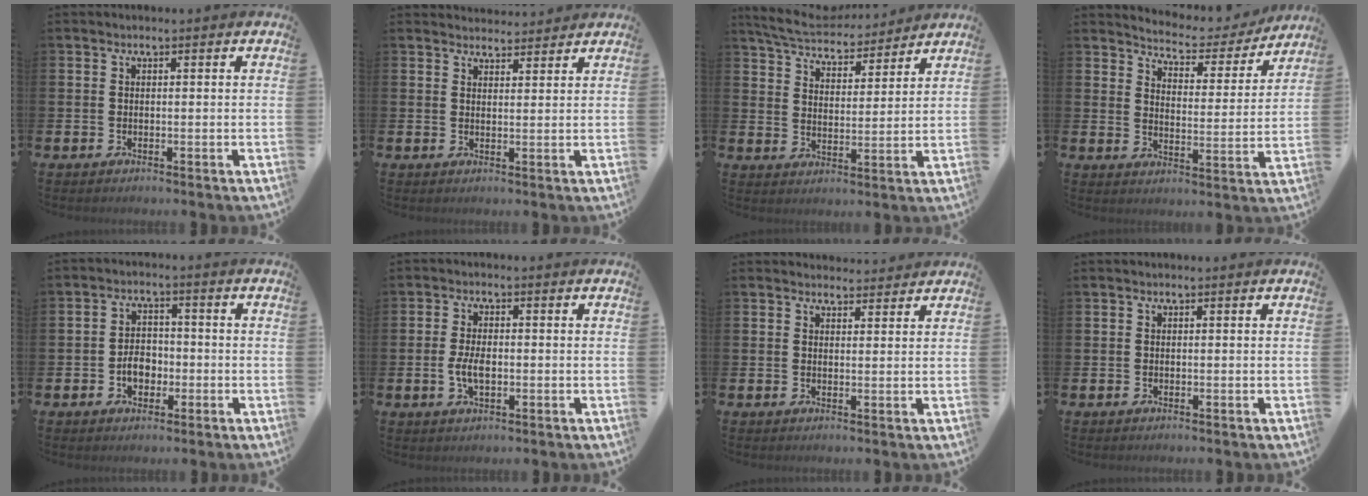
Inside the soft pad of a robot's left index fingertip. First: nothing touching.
{"total": 2.9, "force": [2.8, 0.6, -0.2], "torque": [0.007, -0.016, 0.051]}
{"total": 6.7, "force": [6.4, 1.4, 1.4], "torque": [-0.062, -0.036, 0.115]}
{"total": 4.8, "force": [4.7, 1.0, 0.4], "torque": [-0.031, -0.042, 0.074]}
{"total": 3.8, "force": [-1.1, 2.7, 2.3], "torque": [-0.029, -0.002, -0.027]}
{"total": 3.5, "force": [-0.4, 1.7, 3.1], "torque": [-0.063, 0.001, -0.010]}
{"total": 2.4, "force": [2.3, 0.6, -0.1], "torque": [0.006, -0.013, 0.041]}
{"total": 0.0}